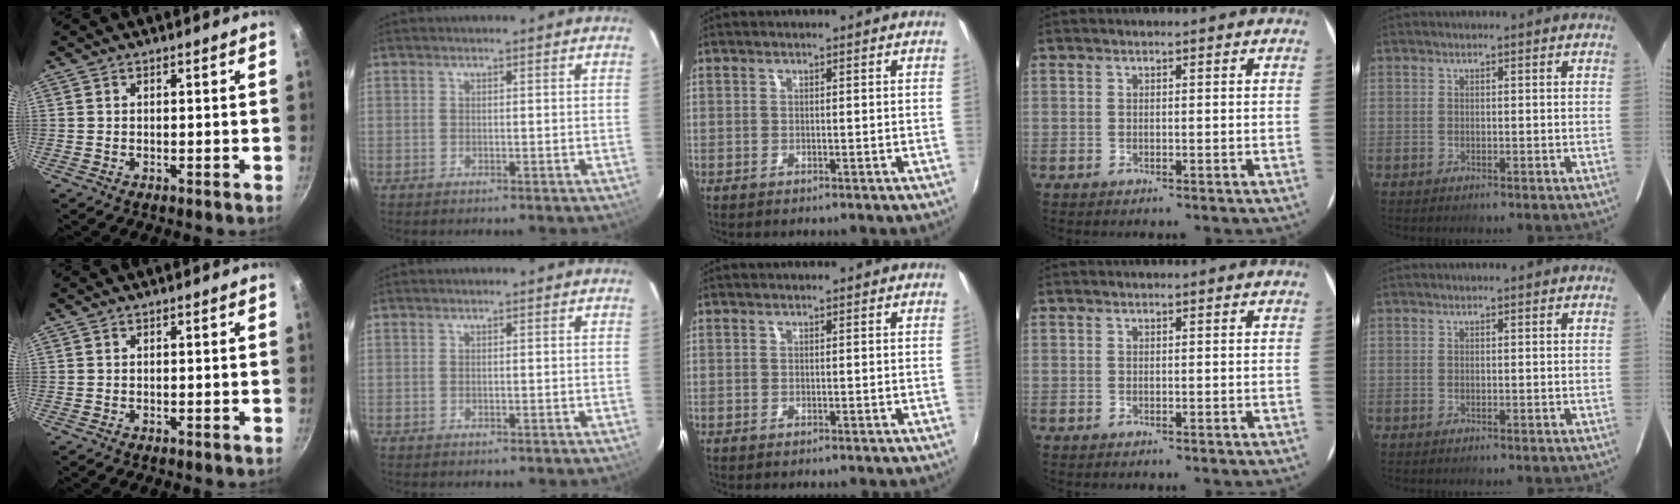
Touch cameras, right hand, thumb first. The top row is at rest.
{}